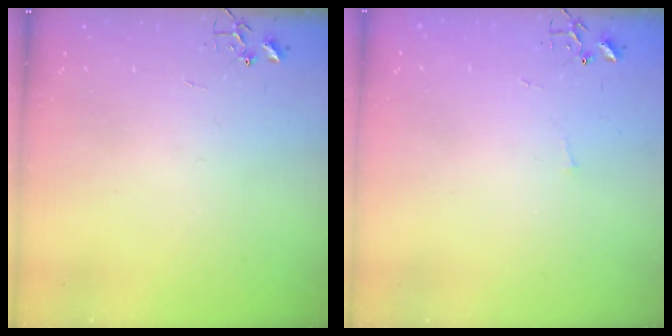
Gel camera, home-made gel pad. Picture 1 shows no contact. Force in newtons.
{"total": 2.8, "press": 2.8, "slide": 0.3}